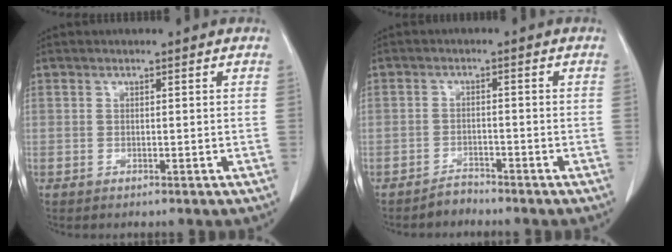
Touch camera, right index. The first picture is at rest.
{"total": 1.9, "force": [-1.9, 0.5, -0.2], "torque": [0.009, -0.001, -0.032]}